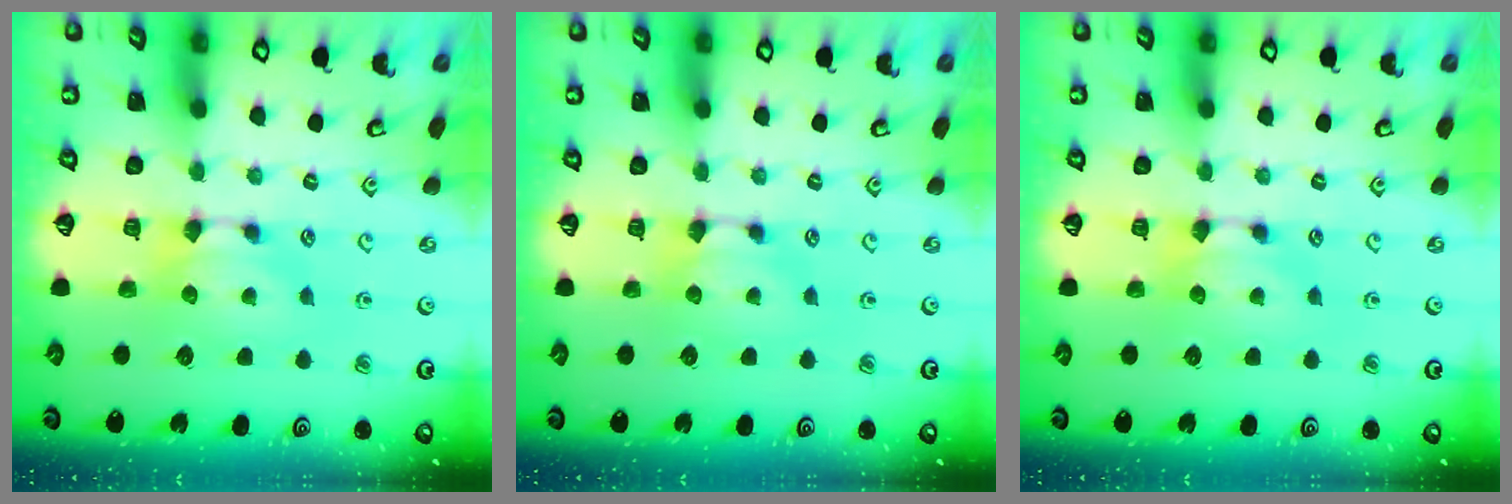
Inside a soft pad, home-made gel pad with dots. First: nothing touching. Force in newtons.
{"total": 0.0}
{"total": 0.0}